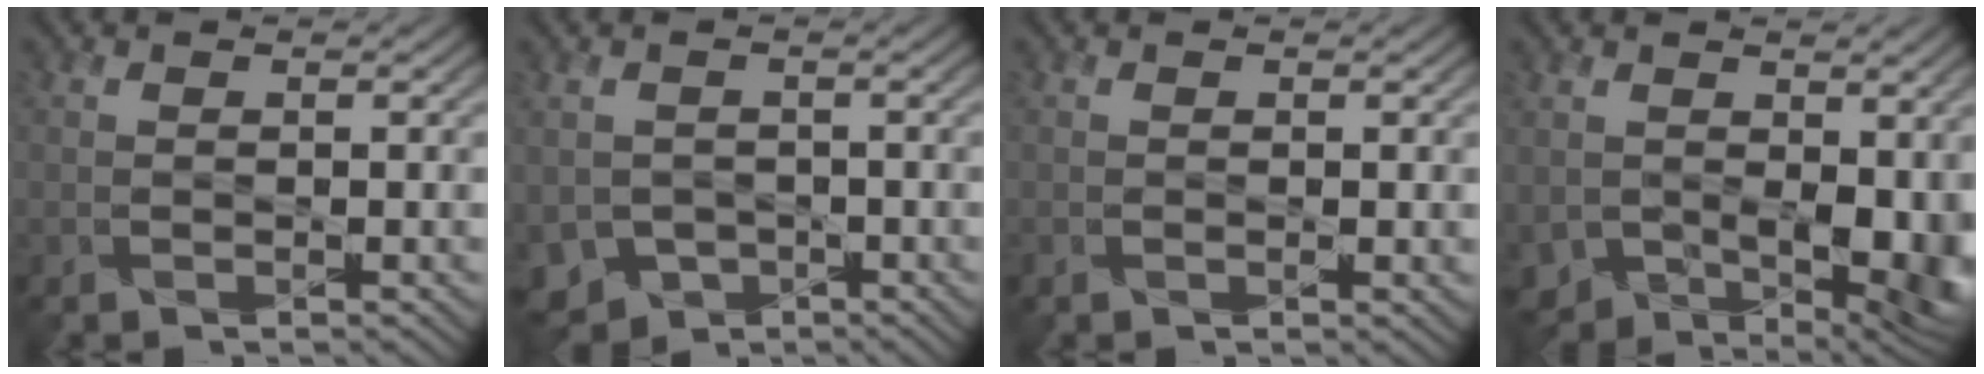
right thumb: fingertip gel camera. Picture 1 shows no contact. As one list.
[{"total": 4.2, "force": [-2.0, 3.5, 1.4], "torque": [-0.044, -0.010, -0.038]}, {"total": 0.6, "force": [-0.1, 0.4, 0.4], "torque": [-0.008, -0.003, 0.001]}, {"total": 12.1, "force": [-0.7, 8.6, 8.5], "torque": [-0.170, -0.058, 0.024]}]